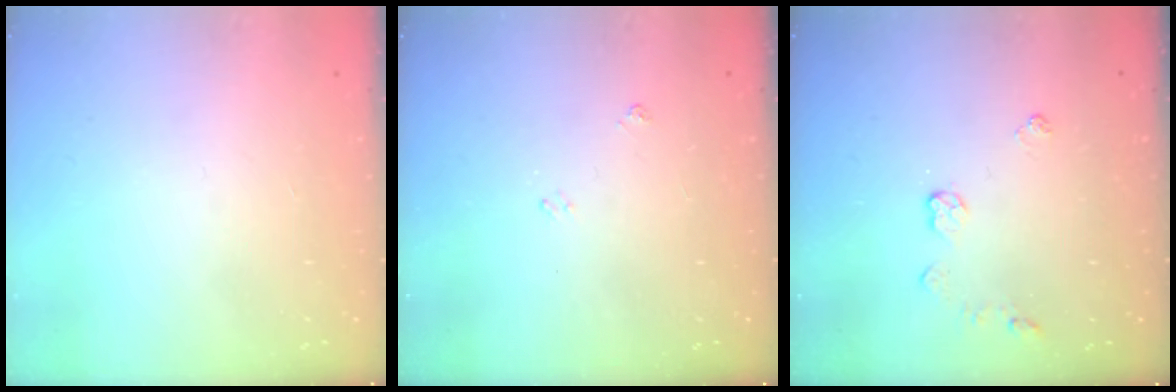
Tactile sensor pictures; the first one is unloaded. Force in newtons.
{"total": 3.5, "press": 3.4, "slide": 0.5}
{"total": 3.9, "press": 3.9, "slide": 0.5}